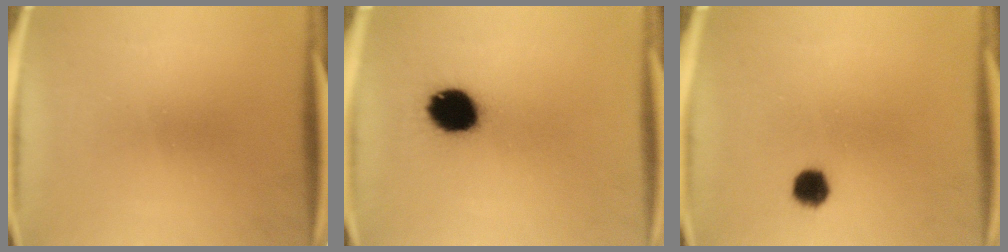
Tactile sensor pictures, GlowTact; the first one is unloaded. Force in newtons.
{"total": 12.1}
{"total": 4.2}